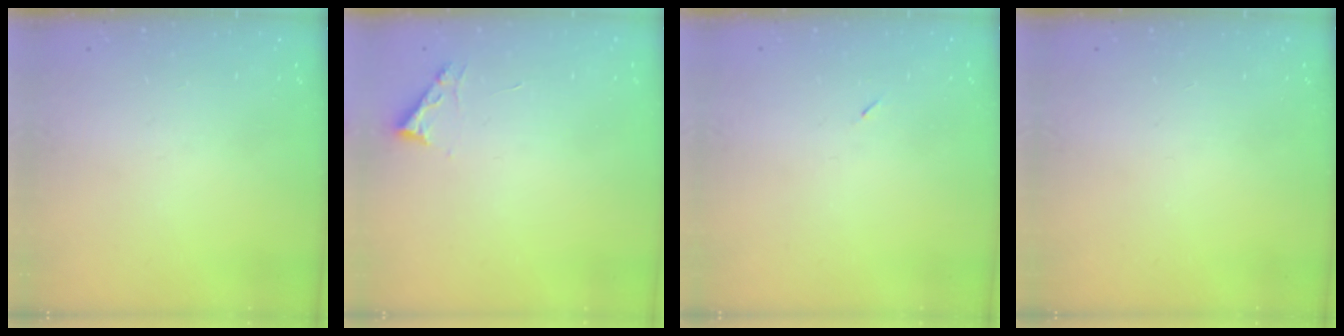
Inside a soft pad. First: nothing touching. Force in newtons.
{"total": 2.7, "press": 2.7, "slide": 0.3}
{"total": 2.6, "press": 2.3, "slide": 1.2}
{"total": 0.0}